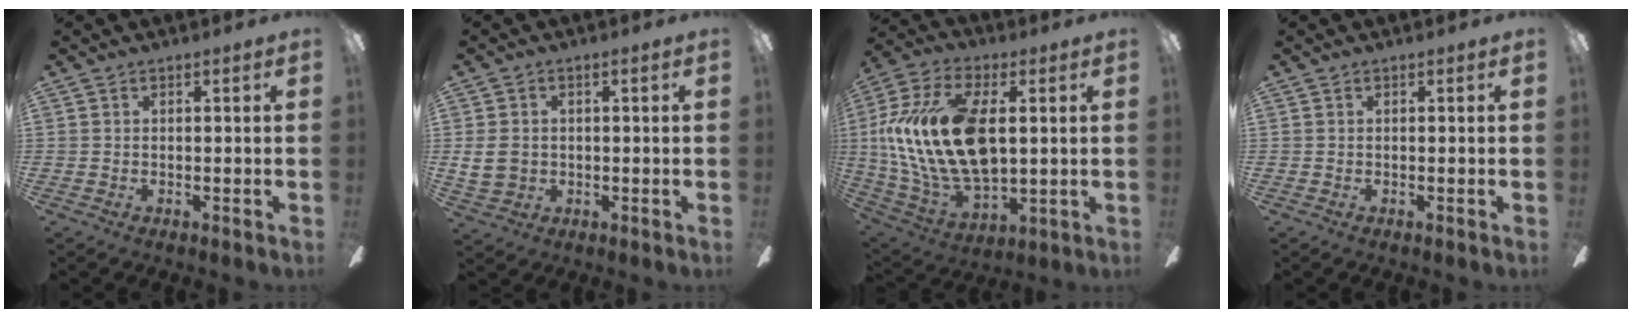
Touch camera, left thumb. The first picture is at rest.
{"total": 5.5, "force": [-0.1, 4.5, 3.2], "torque": [-0.065, 0.005, 0.000]}
{"total": 23.2, "force": [3.2, 12.7, 19.2], "torque": [-0.404, 0.001, 0.060]}
{"total": 0.0}